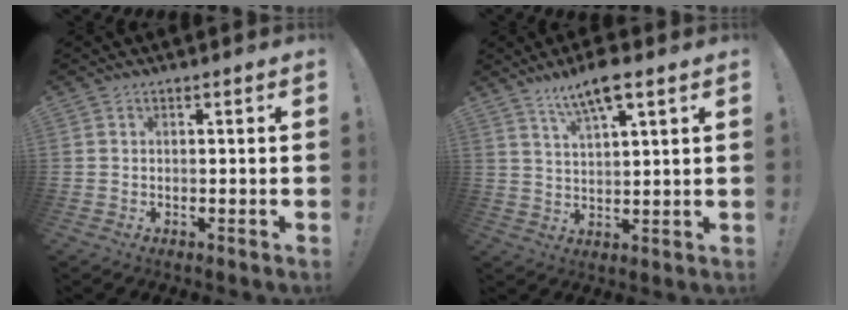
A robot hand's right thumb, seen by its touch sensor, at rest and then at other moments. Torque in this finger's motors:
{"motor_torque": [-0.01, 0.15, 0.19, -0.03, 0.01]}